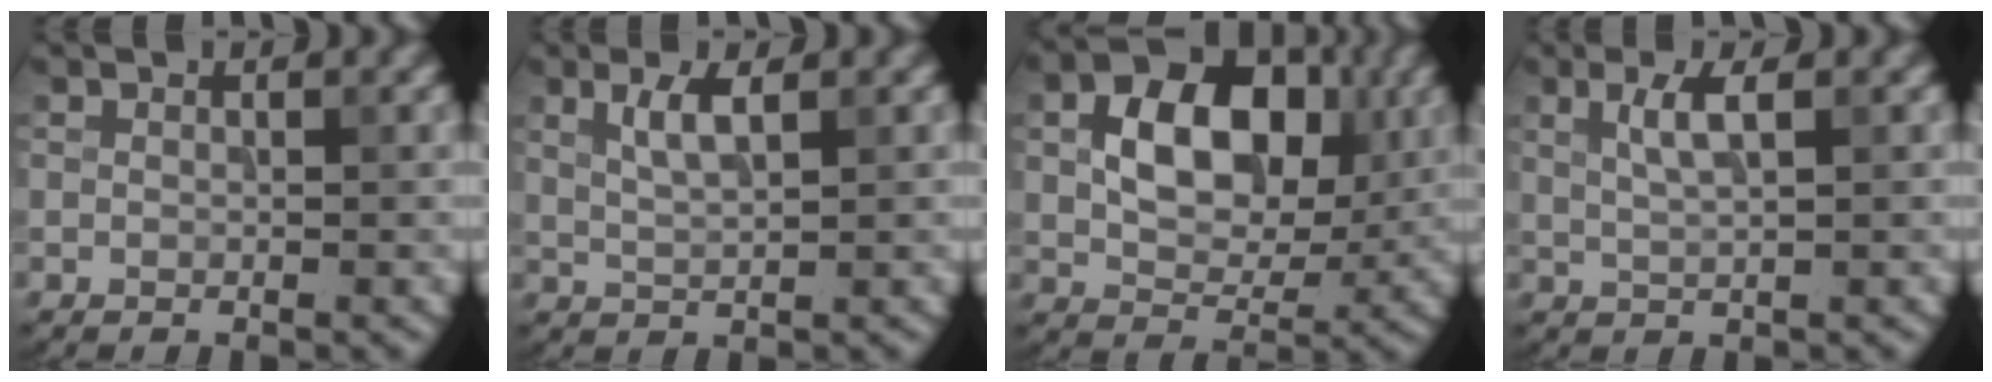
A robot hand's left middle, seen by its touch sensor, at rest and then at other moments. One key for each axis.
{"total": 2.5, "fx": 1.1, "fy": 0.7, "fz": 2.2, "tx": -0.042, "ty": 0.000, "tz": 0.023}
{"total": 8.7, "fx": 1.5, "fy": 5.8, "fz": 6.3, "tx": -0.098, "ty": 0.009, "tz": 0.019}
{"total": 2.6, "fx": 0.9, "fy": 0.7, "fz": 2.3, "tx": -0.041, "ty": 0.000, "tz": 0.019}